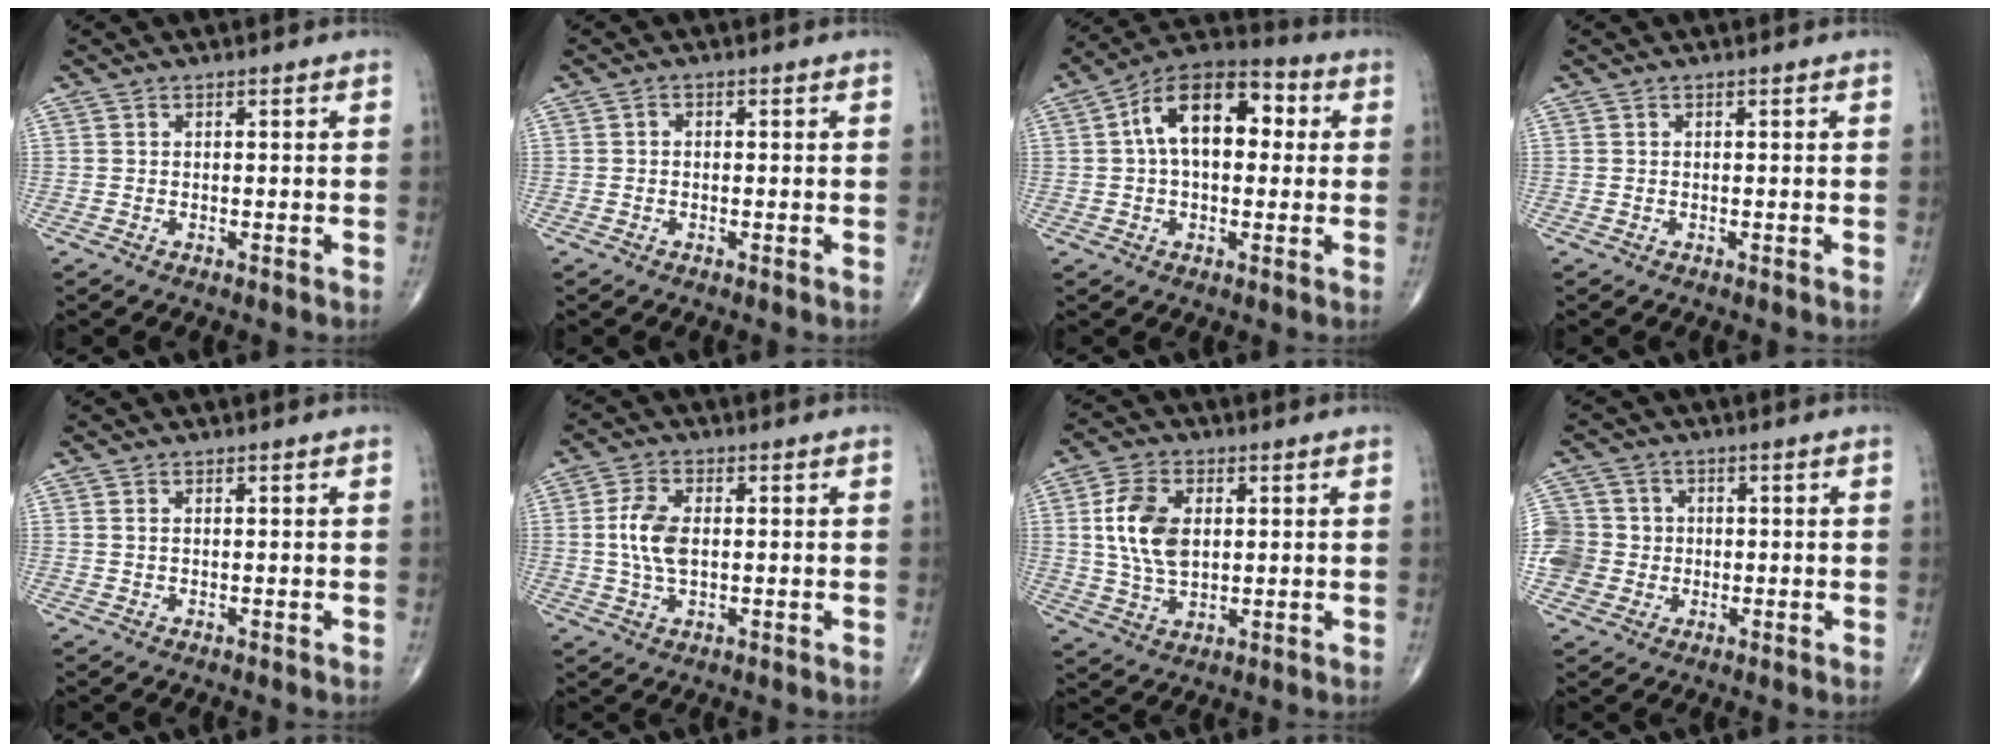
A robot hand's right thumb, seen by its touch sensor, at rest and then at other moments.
{"total": 0.8, "force": [-0.1, 0.7, 0.5], "torque": [-0.002, 0.004, -0.006]}
{"total": 15.3, "force": [2.6, 8.9, 12.2], "torque": [-0.179, 0.035, 0.031]}
{"total": 0.0}
{"total": 0.6, "force": [0.2, 0.3, 0.5], "torque": [-0.011, 0.005, 0.006]}
{"total": 6.8, "force": [0.4, 3.8, 5.7], "torque": [-0.119, 0.003, 0.005]}
{"total": 10.5, "force": [1.8, 6.5, 8.0], "torque": [-0.149, -0.003, 0.038]}
{"total": 9.0, "force": [-0.6, 8.7, 2.1], "torque": [-0.030, 0.020, -0.007]}